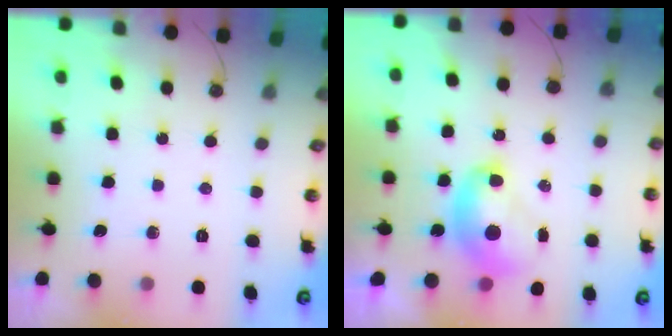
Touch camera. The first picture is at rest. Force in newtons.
{"total": 2.5, "press": 2.5, "slide": 0.2}